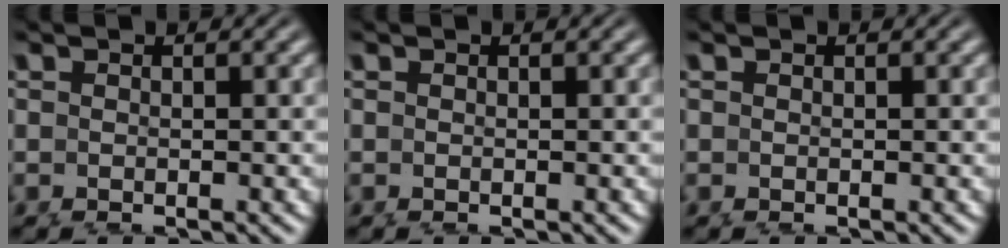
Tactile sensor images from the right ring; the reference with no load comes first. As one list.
[{"total": 0.0}, {"total": 0.0}]